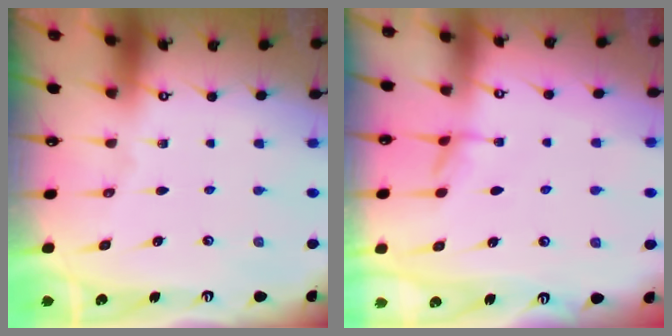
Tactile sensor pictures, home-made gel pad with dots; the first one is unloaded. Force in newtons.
{"total": 2.6, "press": 2.6, "slide": 0.5}